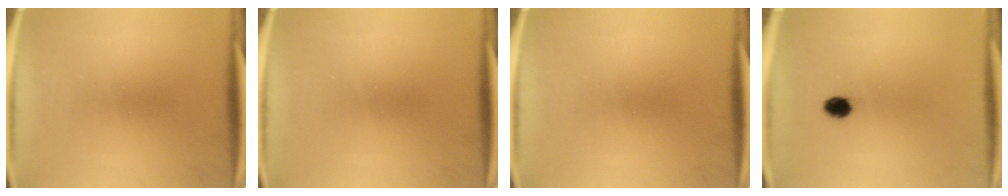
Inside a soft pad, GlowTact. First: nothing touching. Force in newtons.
{"total": 0.0}
{"total": 0.0}
{"total": 2.9}